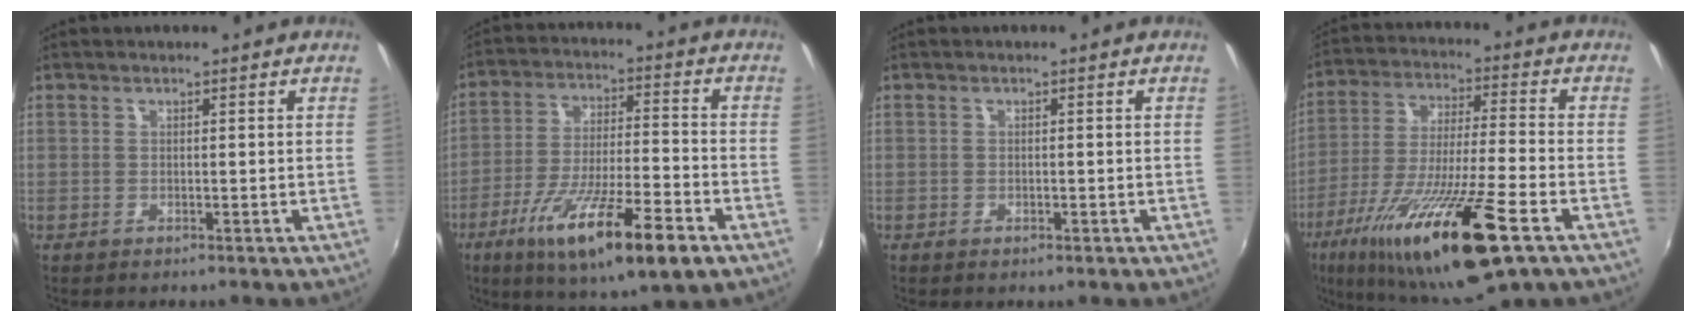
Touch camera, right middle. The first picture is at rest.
{"total": 19.9, "force": [-10.7, 3.8, 16.3], "torque": [-0.295, -0.046, -0.178]}
{"total": 1.2, "force": [-0.7, 0.6, 0.8], "torque": [-0.012, -0.002, -0.011]}
{"total": 23.3, "force": [-12.9, 3.6, 19.0], "torque": [-0.364, -0.054, -0.227]}